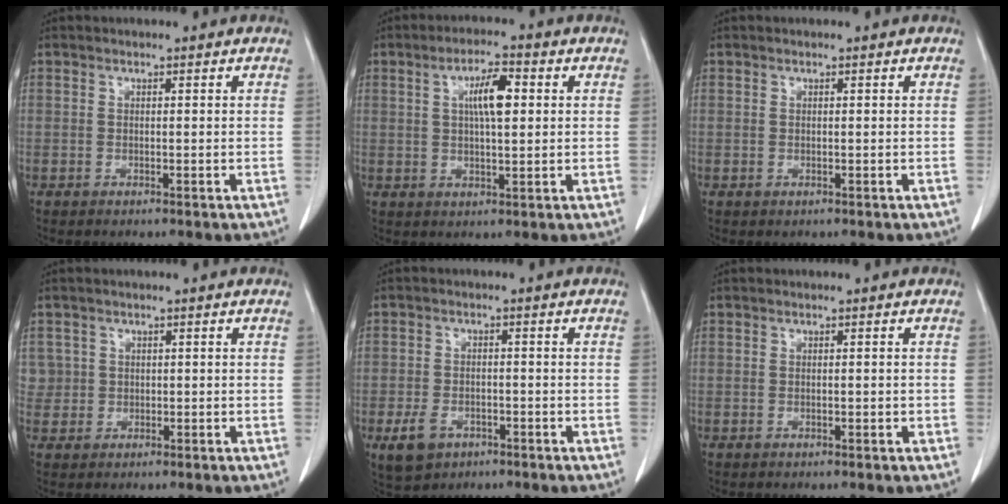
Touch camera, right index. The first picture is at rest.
{"total": 6.3, "force": [1.5, 1.5, 5.9], "torque": [-0.105, 0.008, 0.028]}
{"total": 0.0}
{"total": 2.5, "force": [0.6, 2.5, -0.2], "torque": [0.020, 0.005, 0.007]}
{"total": 4.9, "force": [-2.5, 3.4, 2.5], "torque": [-0.052, -0.001, -0.034]}
{"total": 0.7, "force": [-0.1, 0.2, 0.7], "torque": [-0.013, 0.000, 0.001]}